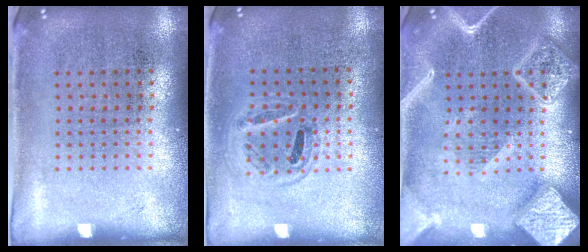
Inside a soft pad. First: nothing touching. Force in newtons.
{"total": 0.9, "press": 0.9, "slide": 0.2}
{"total": 4.0, "press": 4.0, "slide": 0.5}